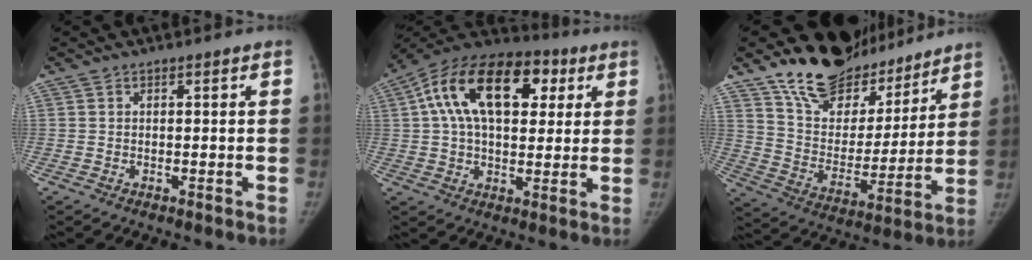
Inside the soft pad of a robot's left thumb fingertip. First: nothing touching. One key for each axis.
{"total": 21.7, "fx": 6.7, "fy": 12.7, "fz": 16.2, "tx": -0.257, "ty": 0.020, "tz": 0.098}
{"total": 19.3, "fx": 16.3, "fy": 8.8, "fz": 5.4, "tx": -0.030, "ty": -0.106, "tz": 0.280}